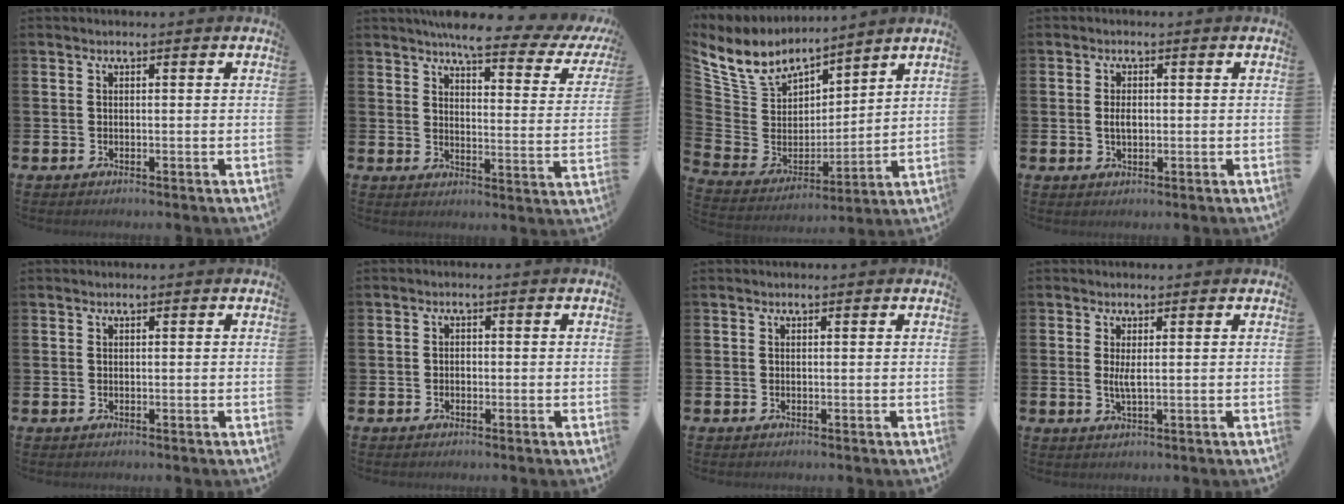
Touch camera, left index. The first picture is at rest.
{"total": 6.0, "force": [5.1, 1.0, 3.0], "torque": [-0.054, -0.040, 0.079]}
{"total": 8.2, "force": [7.3, 3.7, 0.7], "torque": [-0.071, -0.061, 0.134]}
{"total": 1.9, "force": [0.1, 1.1, 1.5], "torque": [-0.018, 0.000, -0.002]}
{"total": 0.0}
{"total": 0.9, "force": [-0.4, 0.8, 0.3], "torque": [-0.005, 0.002, -0.009]}
{"total": 0.0}
{"total": 1.8, "force": [0.7, 0.1, 1.6], "torque": [-0.028, -0.004, 0.012]}